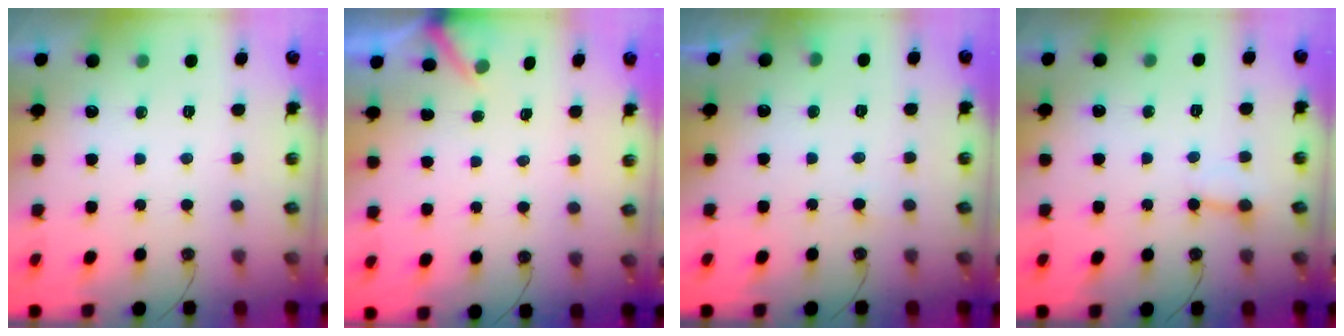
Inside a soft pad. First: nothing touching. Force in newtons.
{"total": 2.4, "press": 2.4, "slide": 0.3}
{"total": 4.7, "press": 4.7, "slide": 0.4}
{"total": 2.8, "press": 2.8, "slide": 0.3}